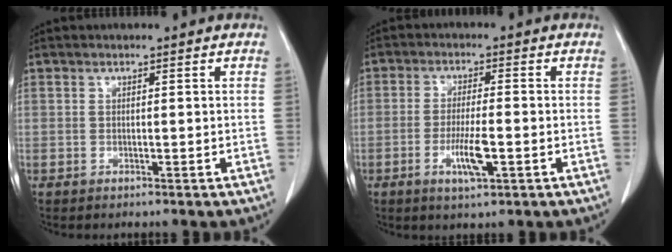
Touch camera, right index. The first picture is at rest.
{"total": 5.6, "force": [-1.9, 0.8, 5.2], "torque": [-0.097, -0.006, -0.031]}